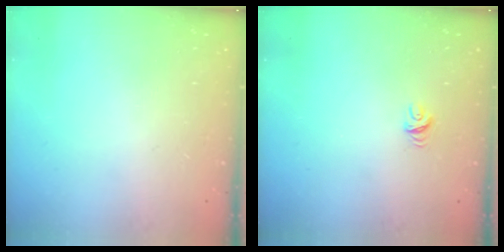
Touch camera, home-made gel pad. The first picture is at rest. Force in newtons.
{"total": 4.5, "press": 4.4, "slide": 0.5}